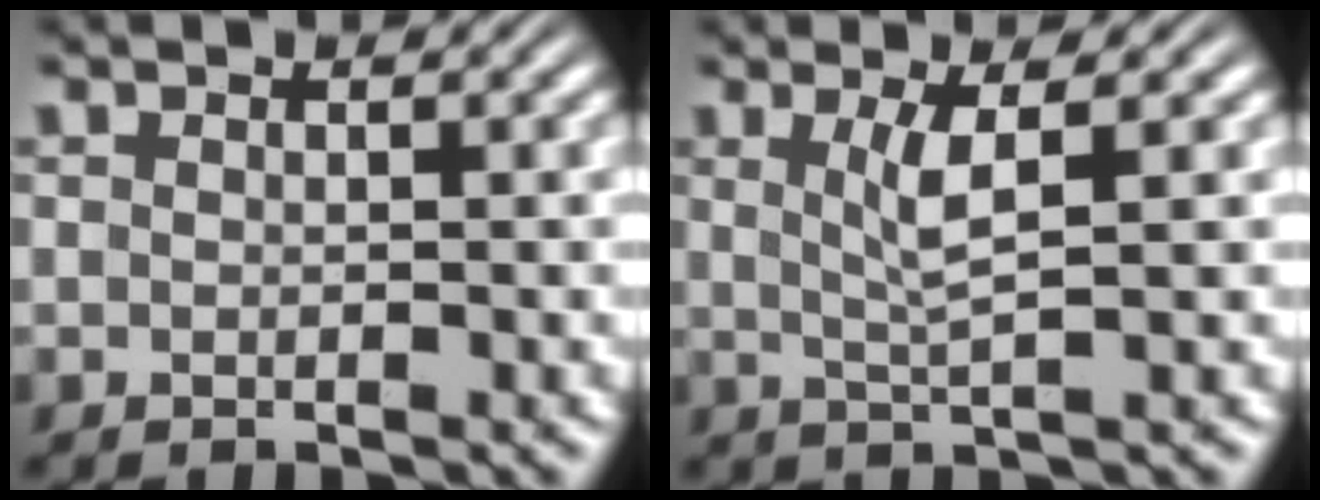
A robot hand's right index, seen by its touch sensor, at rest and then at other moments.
{"total": 2.3, "force": [0.3, -0.4, 2.3], "torque": [-0.048, -0.006, 0.011]}